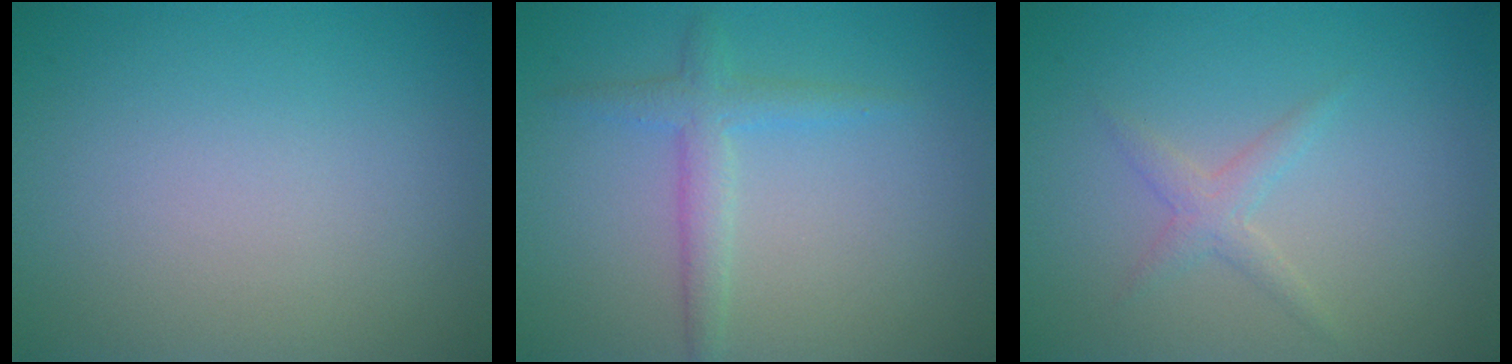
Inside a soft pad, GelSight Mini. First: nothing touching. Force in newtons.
{"total": 2.4, "press": 2.4, "slide": 0.2}
{"total": 1.5, "press": 1.5, "slide": 0.1}